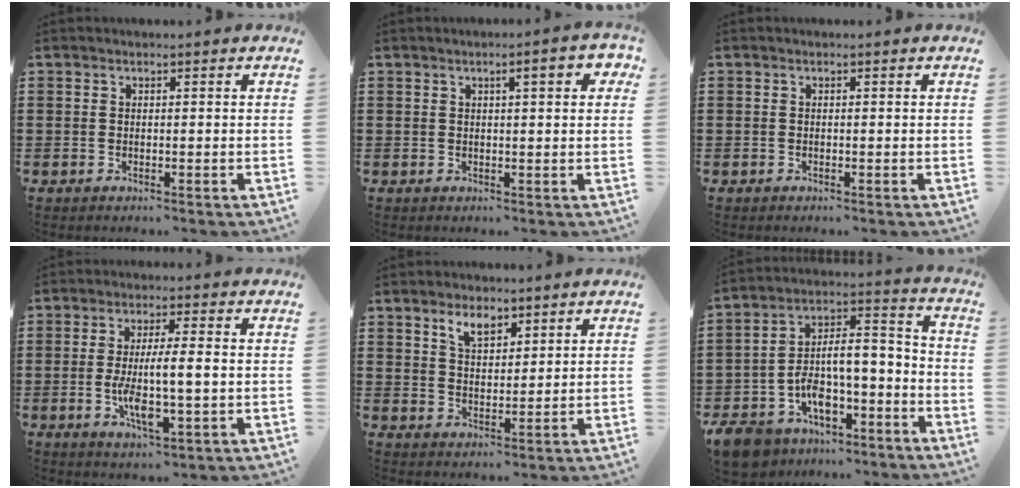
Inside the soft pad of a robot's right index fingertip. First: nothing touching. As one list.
[{"total": 3.5, "force": [1.2, 0.7, 3.2], "torque": [-0.048, -0.001, 0.013]}, {"total": 0.0}, {"total": 7.9, "force": [-0.4, 2.0, 7.6], "torque": [-0.147, -0.007, -0.009]}, {"total": 4.3, "force": [3.0, 2.0, 2.3], "torque": [-0.045, 0.004, 0.052]}, {"total": 9.0, "force": [-5.3, 4.5, 5.7], "torque": [-0.122, 0.008, -0.102]}]